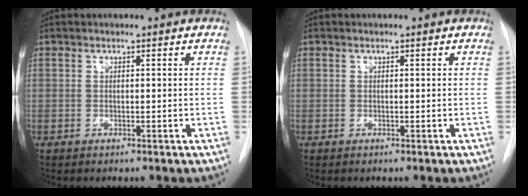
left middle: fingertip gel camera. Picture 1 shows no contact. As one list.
[{"total": 0.0}]